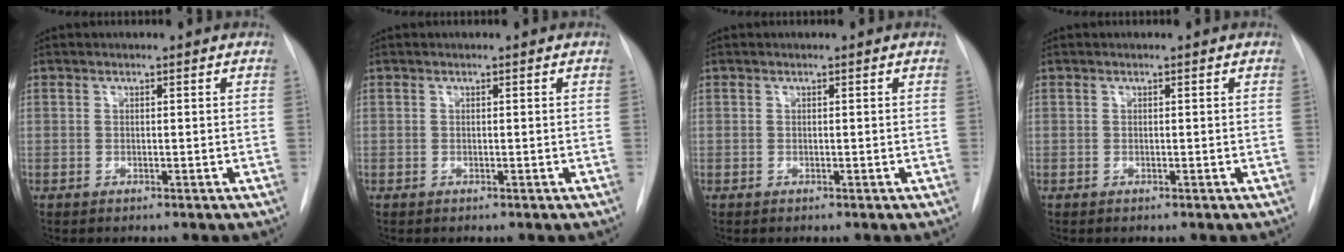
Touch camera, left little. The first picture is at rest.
{"total": 0.0}
{"total": 0.0}
{"total": 0.0}